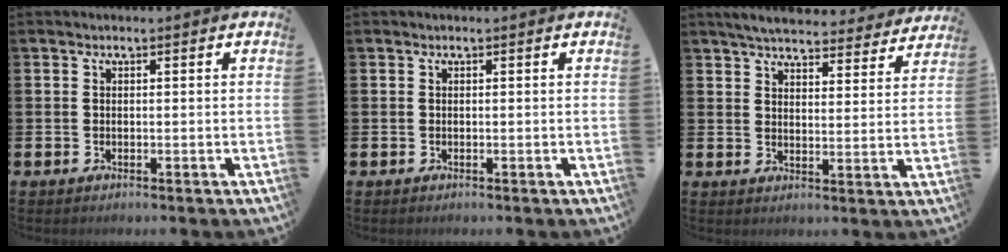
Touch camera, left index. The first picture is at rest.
{"total": 0.0}
{"total": 5.4, "force": [5.2, 1.0, 1.1], "torque": [-0.031, -0.036, 0.089]}